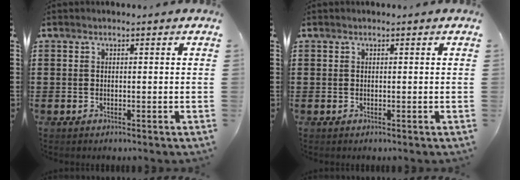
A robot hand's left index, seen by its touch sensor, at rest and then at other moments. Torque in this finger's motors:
{"motor_torque": [-0.08, -0.09, -0.18, -0.03]}